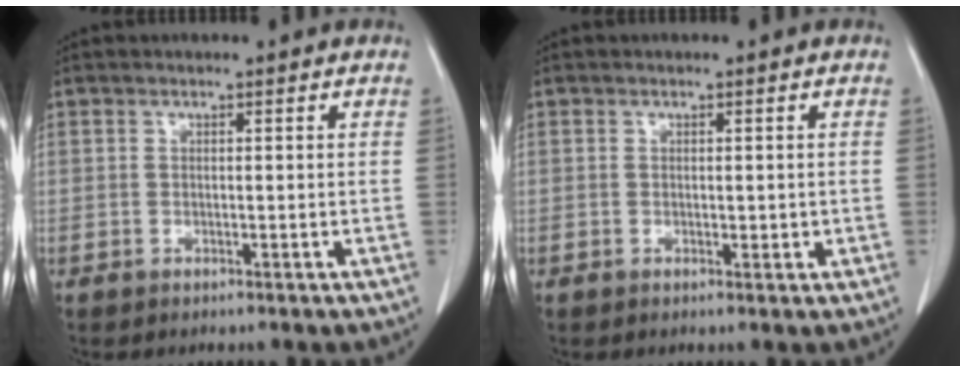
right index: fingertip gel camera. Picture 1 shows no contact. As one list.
[{"total": 1.1, "force": [0.0, 0.7, 0.8], "torque": [-0.011, -0.002, 0.003]}]